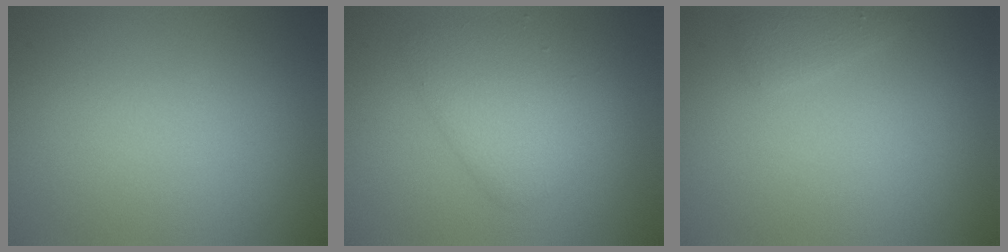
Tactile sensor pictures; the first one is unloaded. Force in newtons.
{"total": 4.1, "press": 4.1, "slide": 0.1}
{"total": 1.2, "press": 1.2, "slide": 0.1}